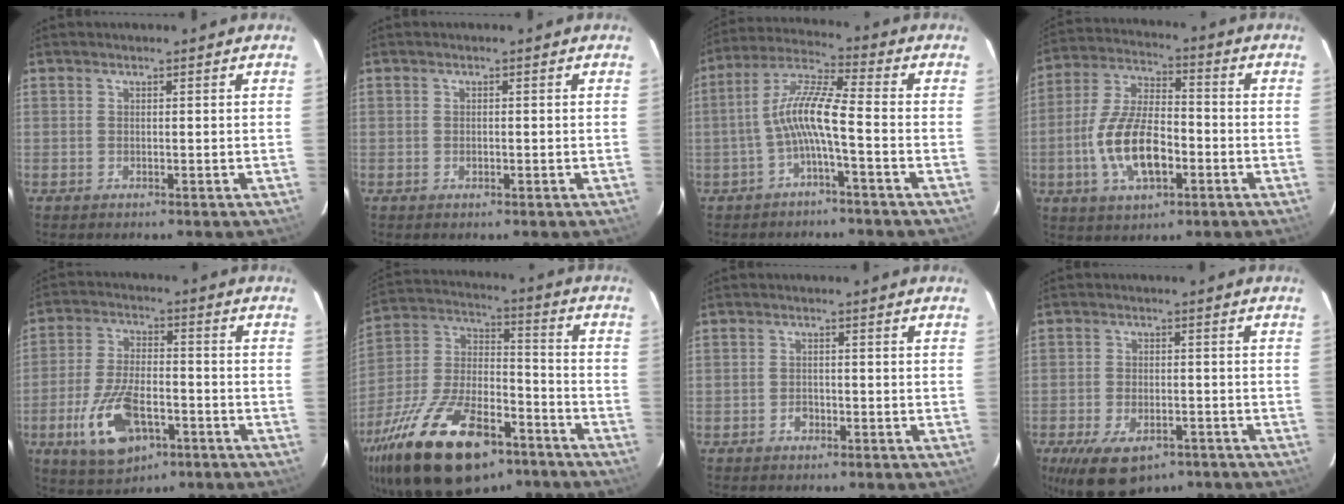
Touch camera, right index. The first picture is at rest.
{"total": 0.7, "force": [-0.2, 0.5, 0.4], "torque": [-0.007, 0.001, -0.003]}
{"total": 8.3, "force": [-2.5, 0.6, 7.9], "torque": [-0.180, 0.018, -0.049]}
{"total": 14.3, "force": [-4.3, 6.4, 12.1], "torque": [-0.250, 0.003, -0.076]}
{"total": 13.8, "force": [-5.9, 6.9, 10.4], "torque": [-0.222, -0.010, -0.097]}
{"total": 28.8, "force": [-17.4, 13.0, 18.8], "torque": [-0.373, -0.013, -0.282]}
{"total": 1.9, "force": [-1.1, 1.4, 0.6], "torque": [-0.012, 0.005, -0.016]}
{"total": 12.3, "force": [-7.8, 6.2, 7.1], "torque": [-0.152, -0.024, -0.121]}